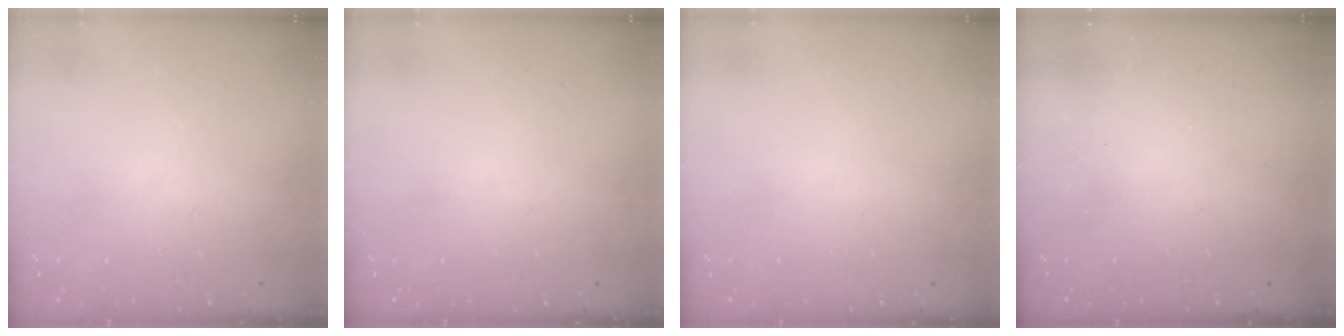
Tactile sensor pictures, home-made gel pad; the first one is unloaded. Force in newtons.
{"total": 0.0}
{"total": 0.0}
{"total": 2.4, "press": 2.3, "slide": 0.7}